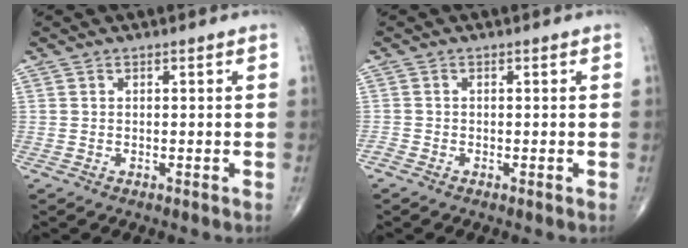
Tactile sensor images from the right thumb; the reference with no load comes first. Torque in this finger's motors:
{"motor_torque": [0.42, -0.05, 0.01, -0.33, 0.02]}